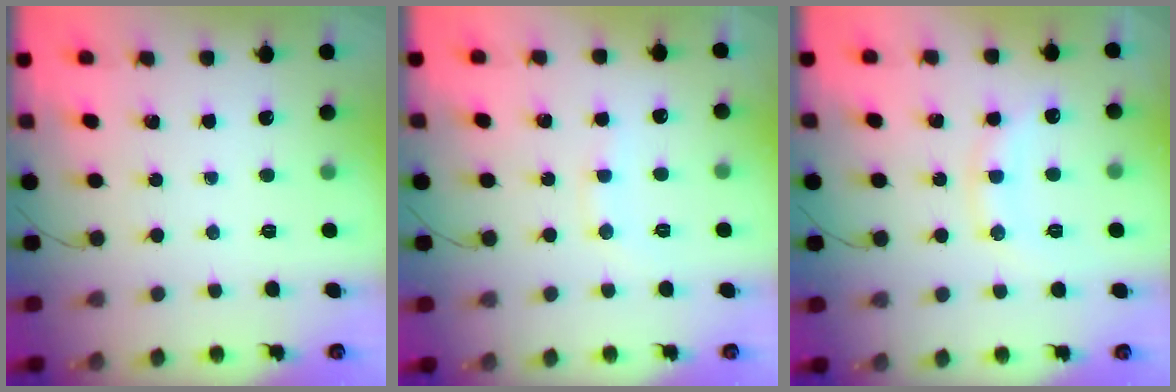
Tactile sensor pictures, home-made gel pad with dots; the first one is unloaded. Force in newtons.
{"total": 8.0, "press": 7.8, "slide": 1.6}
{"total": 12.2, "press": 12.1, "slide": 0.7}